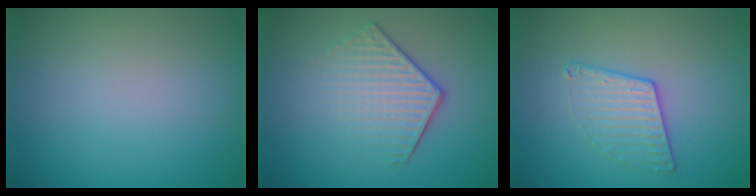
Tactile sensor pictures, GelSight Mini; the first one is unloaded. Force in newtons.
{"total": 4.1, "press": 2.9, "slide": 3.0}
{"total": 2.3, "press": 1.9, "slide": 1.3}